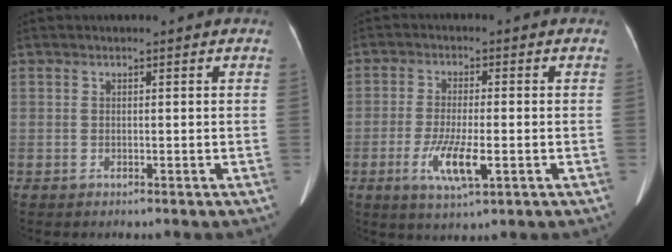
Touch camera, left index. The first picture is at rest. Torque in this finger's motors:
{"motor_torque": [0.24, -0.03, 0.15, 0.17]}